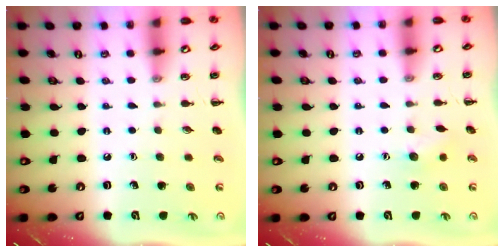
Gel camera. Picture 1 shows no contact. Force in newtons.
{"total": 5.8, "press": 5.6, "slide": 1.3}